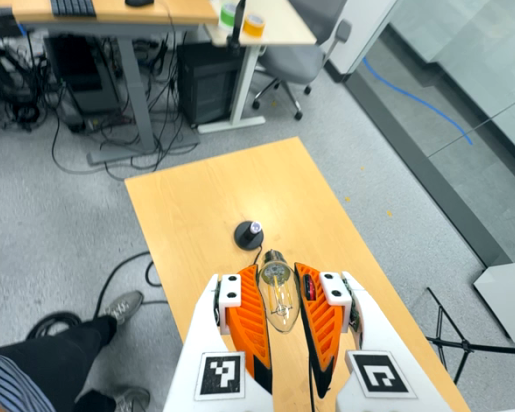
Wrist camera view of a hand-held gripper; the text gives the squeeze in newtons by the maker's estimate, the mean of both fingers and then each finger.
{"total": 22.9, "left": 25.9, "right": 19.9}